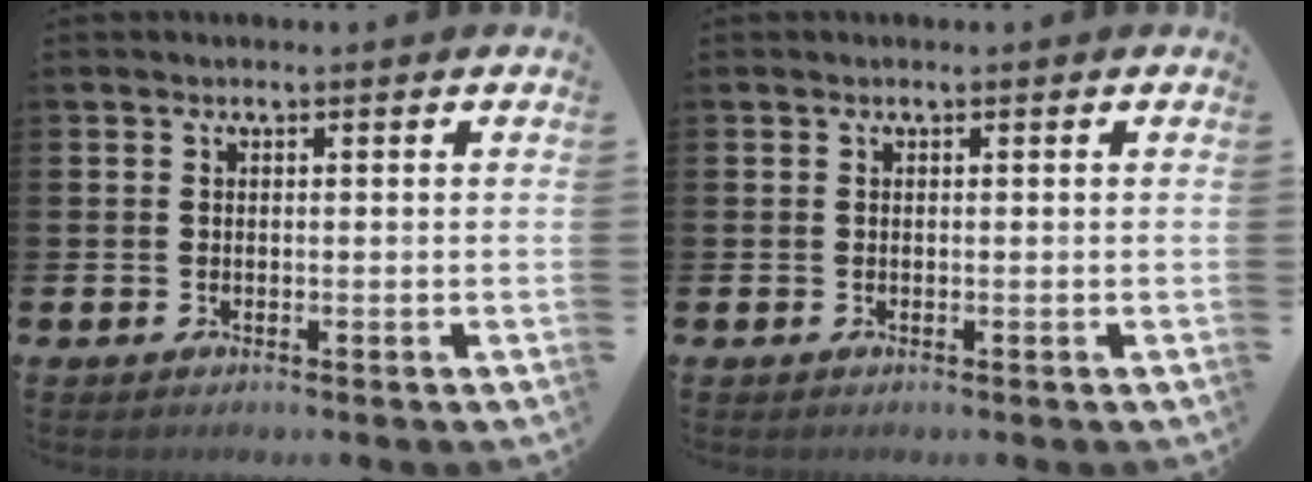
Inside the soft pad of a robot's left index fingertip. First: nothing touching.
{"total": 0.0}